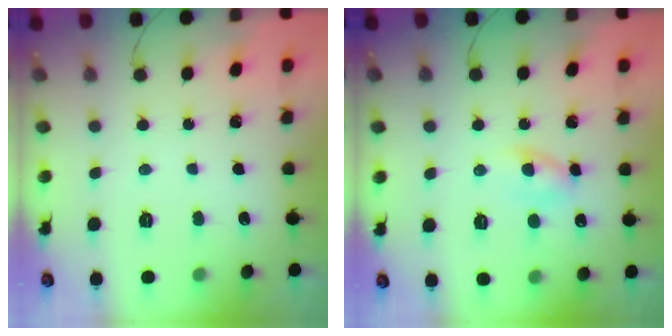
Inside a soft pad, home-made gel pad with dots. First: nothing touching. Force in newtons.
{"total": 2.2, "press": 2.0, "slide": 0.9}